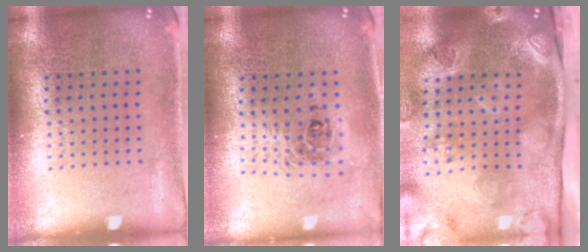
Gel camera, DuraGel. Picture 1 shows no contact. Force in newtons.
{"total": 1.9, "press": 1.4, "slide": 1.2}
{"total": 4.4, "press": 3.1, "slide": 3.0}